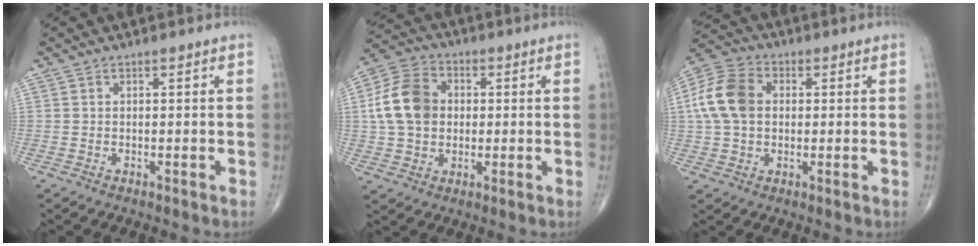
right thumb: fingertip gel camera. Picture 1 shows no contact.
{"total": 12.2, "force": [1.0, 9.4, 7.7], "torque": [-0.129, 0.017, 0.012]}
{"total": 11.5, "force": [1.3, 8.2, 7.9], "torque": [-0.153, 0.021, 0.018]}